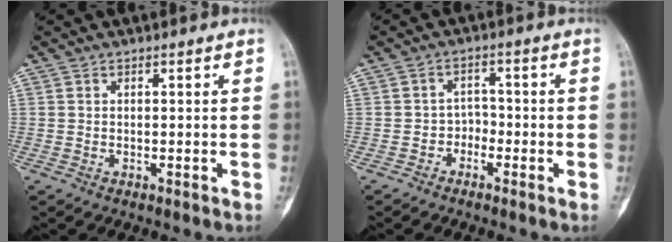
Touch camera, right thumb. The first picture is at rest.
{"total": 2.8, "force": [-1.7, 2.2, 0.4], "torque": [0.015, 0.019, -0.040]}